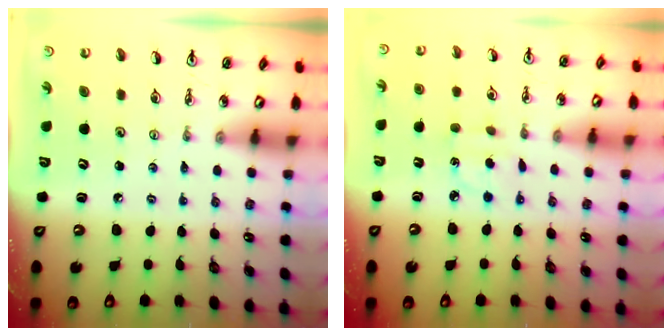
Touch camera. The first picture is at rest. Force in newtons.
{"total": 3.5, "press": 3.4, "slide": 0.5}